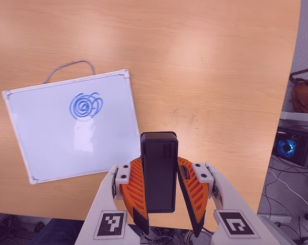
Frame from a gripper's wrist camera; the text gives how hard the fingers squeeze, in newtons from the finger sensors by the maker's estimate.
{"total": 6.2, "left": 5.9, "right": 6.6}